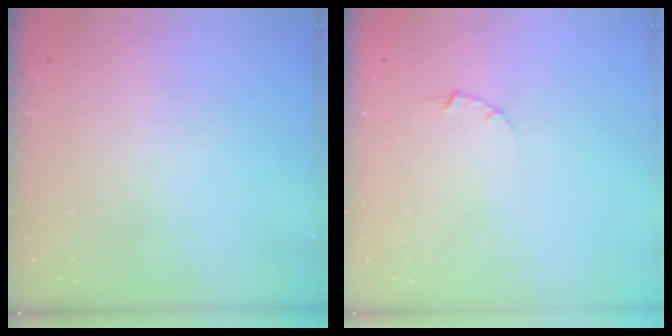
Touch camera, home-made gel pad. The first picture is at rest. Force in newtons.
{"total": 1.0, "press": 1.0, "slide": 0.3}